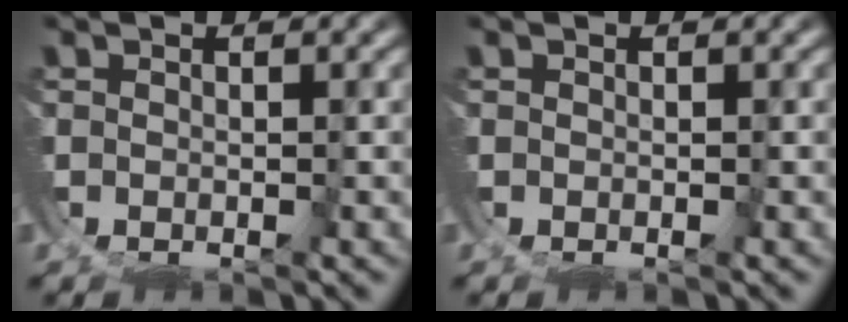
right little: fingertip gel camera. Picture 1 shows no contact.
{"total": 0.0}